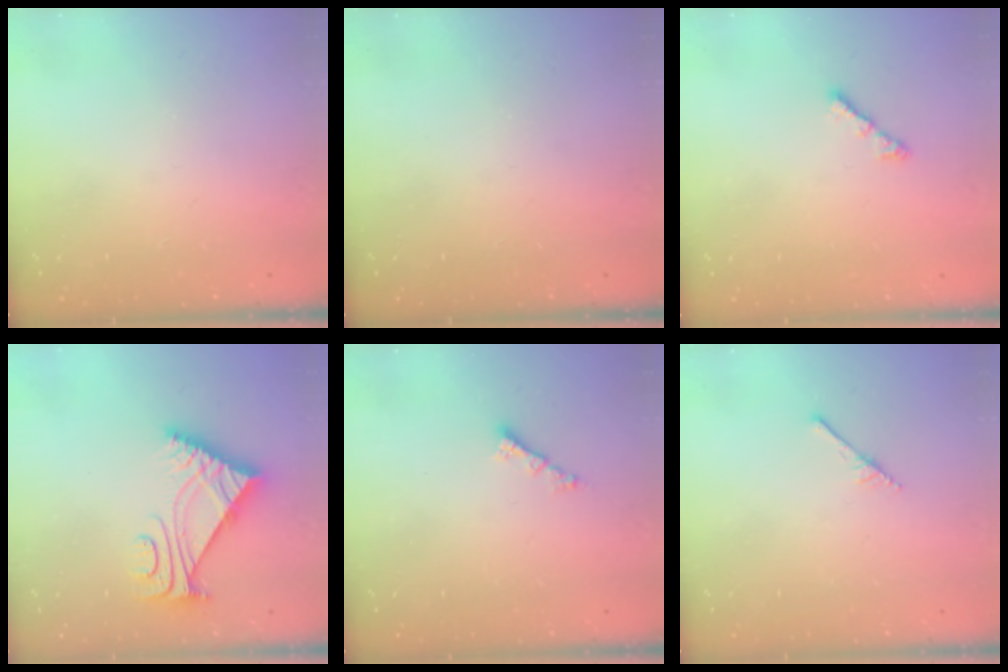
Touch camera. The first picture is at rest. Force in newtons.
{"total": 0.0}
{"total": 2.7, "press": 2.7, "slide": 0.6}
{"total": 8.9, "press": 8.8, "slide": 1.1}
{"total": 2.0, "press": 2.0, "slide": 0.4}
{"total": 1.6, "press": 1.6, "slide": 0.2}